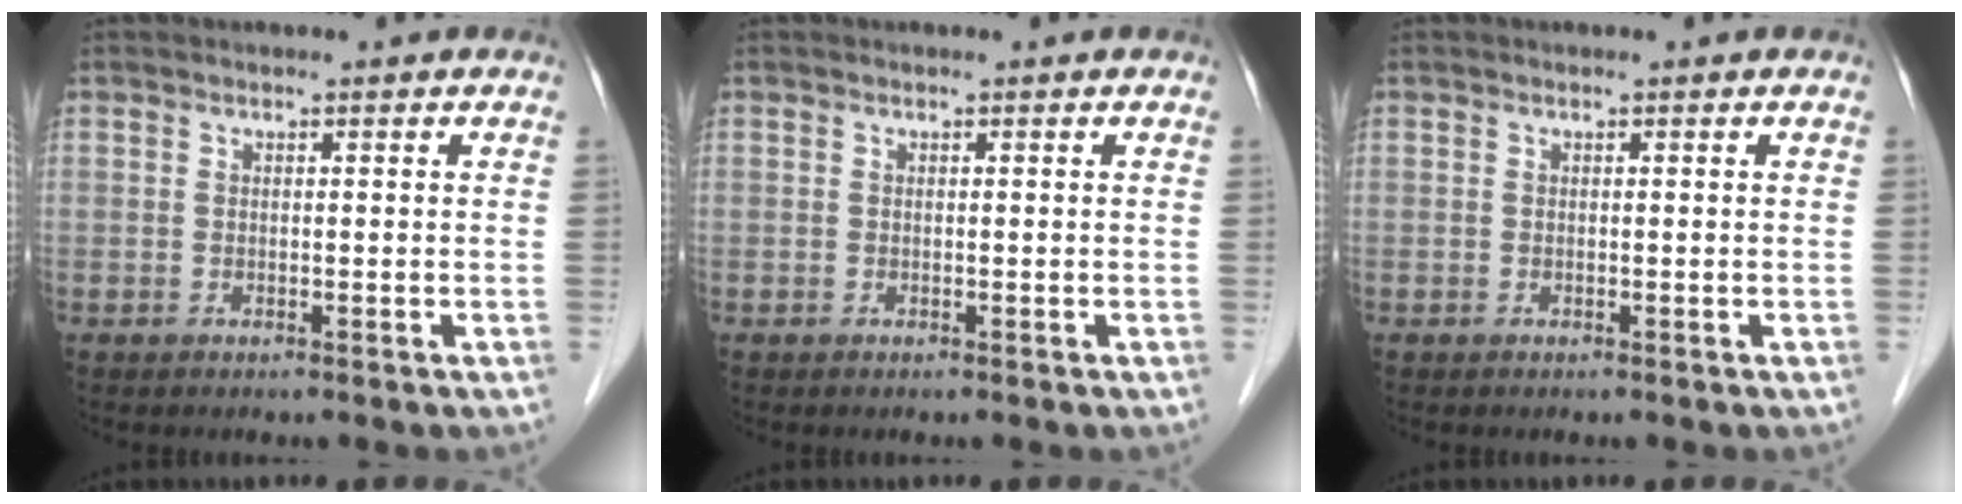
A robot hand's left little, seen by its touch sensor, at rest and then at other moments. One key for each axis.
{"total": 0.0}
{"total": 0.0}